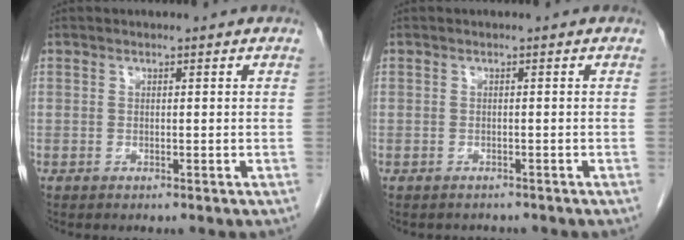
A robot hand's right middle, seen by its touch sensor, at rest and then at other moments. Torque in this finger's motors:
{"motor_torque": [-0.14, -0.24, -0.11, -0.02]}